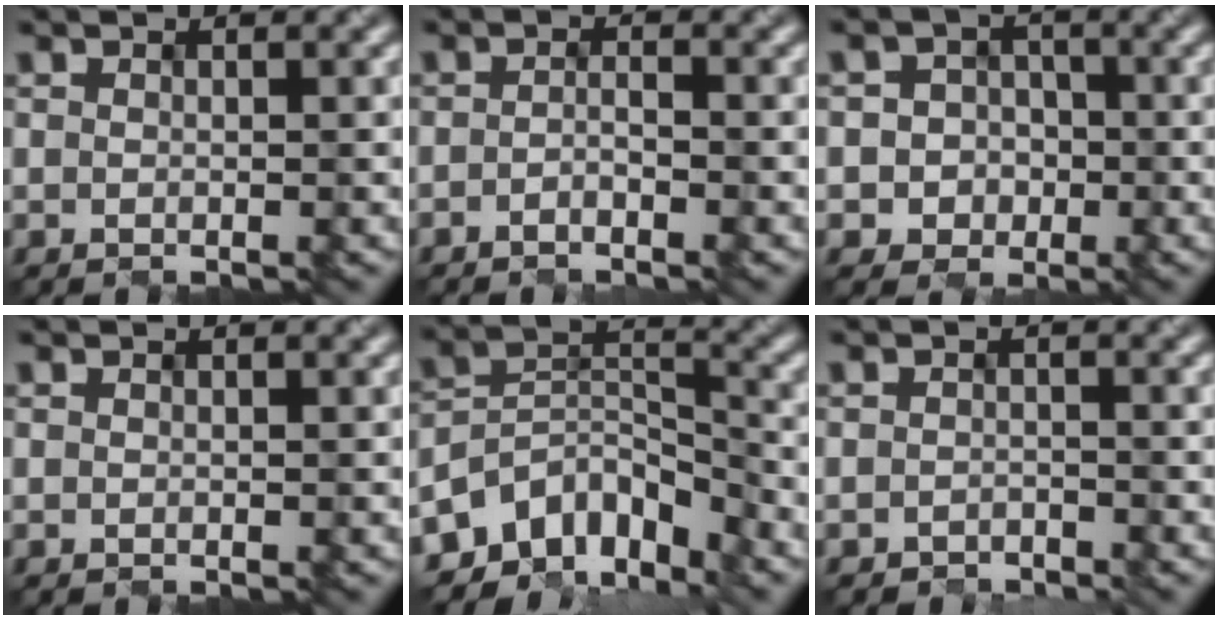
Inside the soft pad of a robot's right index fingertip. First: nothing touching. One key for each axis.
{"total": 1.3, "fx": -1.0, "fy": 0.2, "fz": 0.9, "tx": -0.016, "ty": 0.001, "tz": -0.024}
{"total": 3.0, "fx": -1.0, "fy": 2.7, "fz": 0.8, "tx": 0.004, "ty": -0.002, "tz": -0.023}
{"total": 0.0}
{"total": 7.2, "fx": -5.8, "fy": 3.5, "fz": 2.4, "tx": -0.019, "ty": -0.005, "tz": -0.112}
{"total": 1.1, "fx": -1.1, "fy": 0.4, "fz": 0.0, "tx": -0.001, "ty": -0.001, "tz": -0.021}